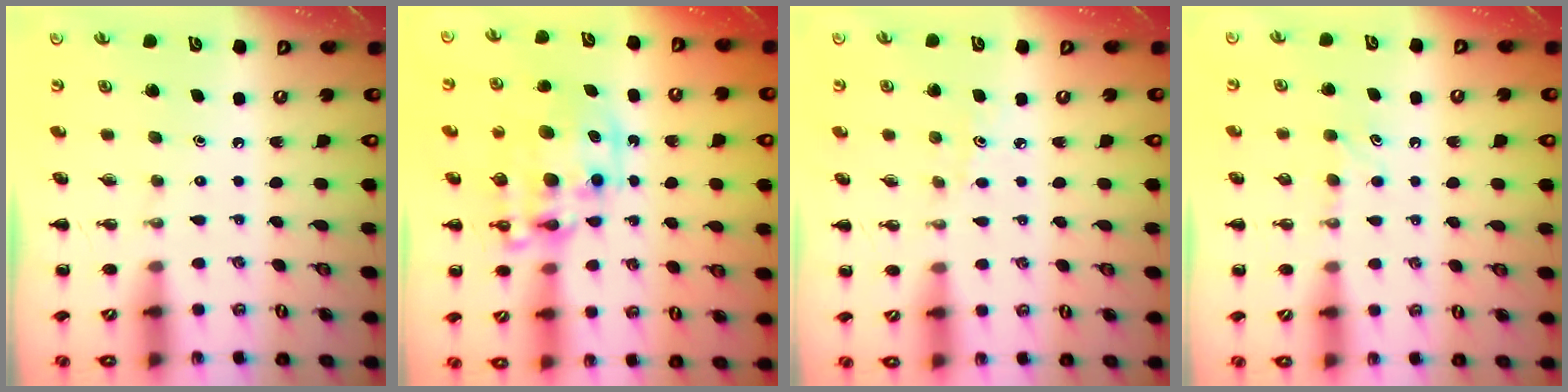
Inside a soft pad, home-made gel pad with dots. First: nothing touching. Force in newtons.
{"total": 13.5, "press": 13.1, "slide": 3.3}
{"total": 2.8, "press": 2.6, "slide": 0.9}
{"total": 3.9, "press": 3.6, "slide": 1.3}